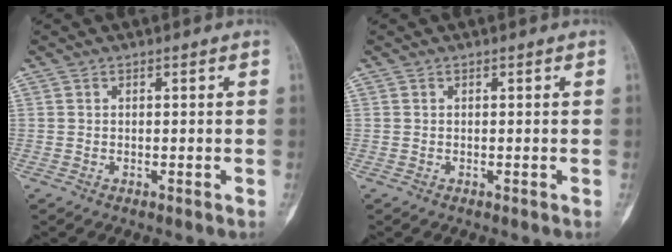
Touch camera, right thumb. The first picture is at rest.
{"total": 0.0}